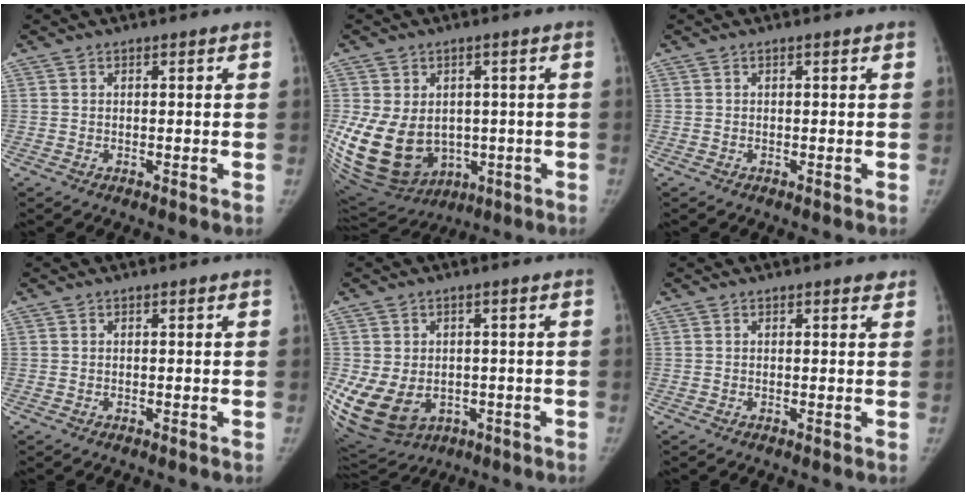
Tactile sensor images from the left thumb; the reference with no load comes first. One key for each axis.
{"total": 19.6, "fx": -2.5, "fy": 14.8, "fz": 12.7, "tx": -0.256, "ty": -0.008, "tz": -0.001}
{"total": 0.0}
{"total": 0.0}
{"total": 16.2, "fx": -4.0, "fy": 12.4, "fz": 9.5, "tx": -0.211, "ty": 0.000, "tz": -0.036}
{"total": 1.1, "fx": 0.9, "fy": 0.4, "fz": 0.5, "tx": -0.001, "ty": -0.004, "tz": 0.007}